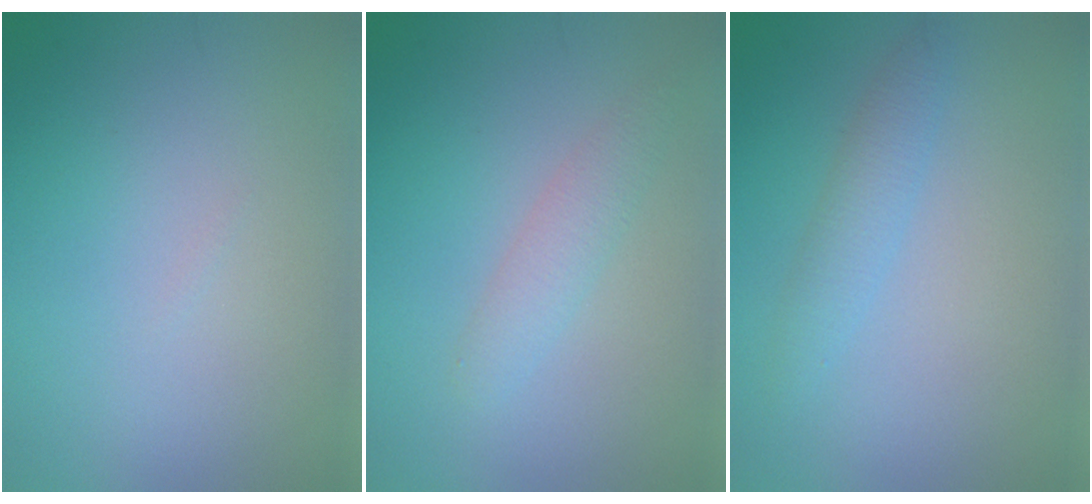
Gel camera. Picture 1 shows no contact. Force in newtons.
{"total": 2.0, "press": 2.0, "slide": 0.1}
{"total": 2.0, "press": 2.0, "slide": 0.1}